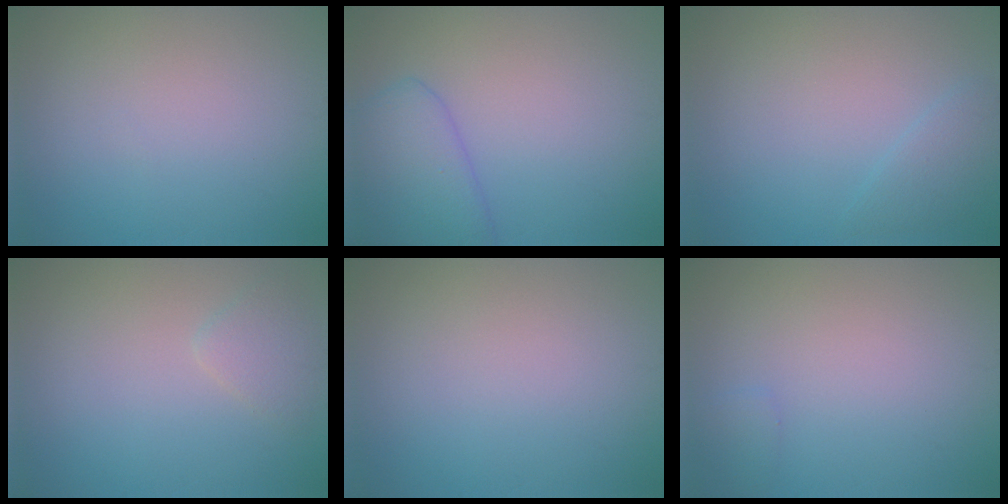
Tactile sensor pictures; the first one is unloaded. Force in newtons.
{"total": 4.2, "press": 4.2, "slide": 0.3}
{"total": 1.5, "press": 1.5, "slide": 0.1}
{"total": 1.5, "press": 1.5, "slide": 0.1}
{"total": 0.0}
{"total": 0.7, "press": 0.7, "slide": 0.0}